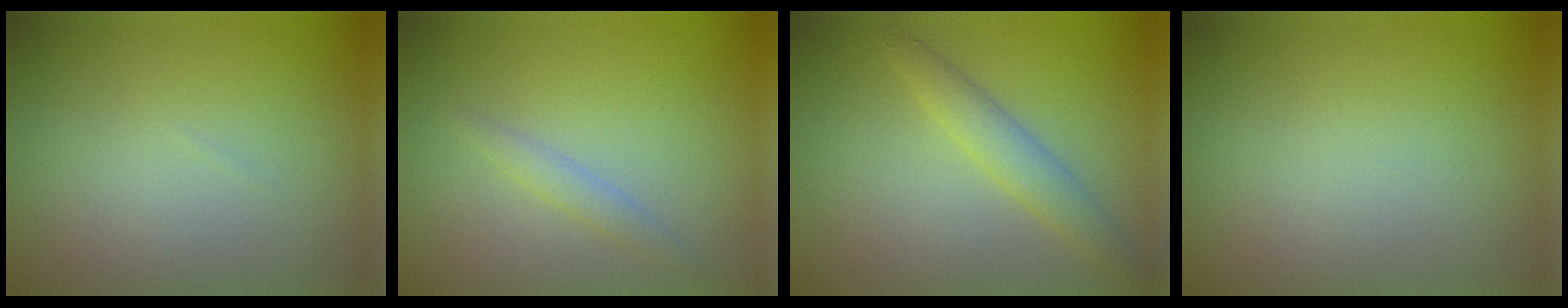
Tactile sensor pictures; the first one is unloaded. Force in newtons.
{"total": 2.0, "press": 2.0, "slide": 0.2}
{"total": 2.6, "press": 2.6, "slide": 0.0}
{"total": 0.0}